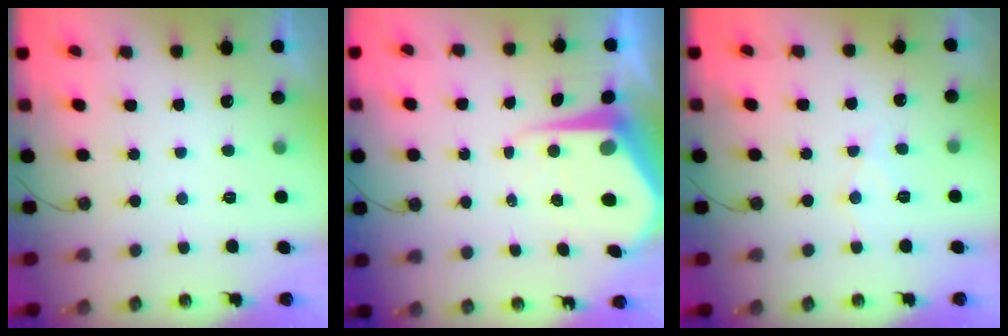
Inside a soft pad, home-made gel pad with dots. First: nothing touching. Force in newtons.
{"total": 9.2, "press": 9.2, "slide": 1.0}
{"total": 7.4, "press": 7.4, "slide": 0.5}